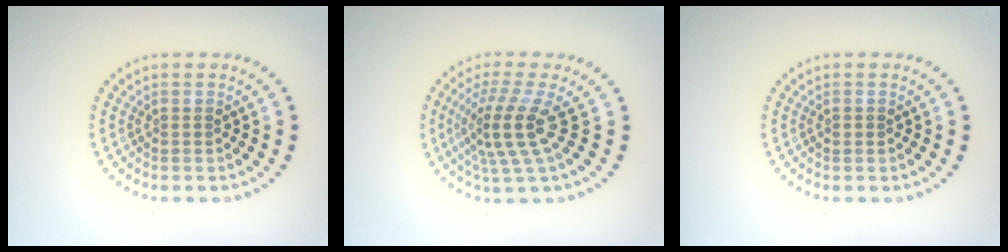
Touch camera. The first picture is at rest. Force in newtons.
{"total": 4.4, "press": 3.1, "slide": 3.1}
{"total": 0.6, "press": 0.6, "slide": 0.1}